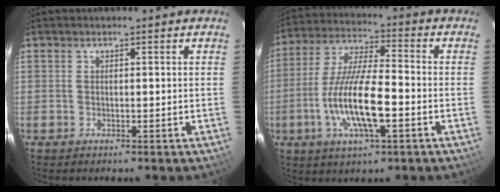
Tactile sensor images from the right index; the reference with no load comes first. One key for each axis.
{"total": 14.3, "fx": -4.4, "fy": 3.6, "fz": 13.1, "tx": -0.268, "ty": -0.009, "tz": -0.083}